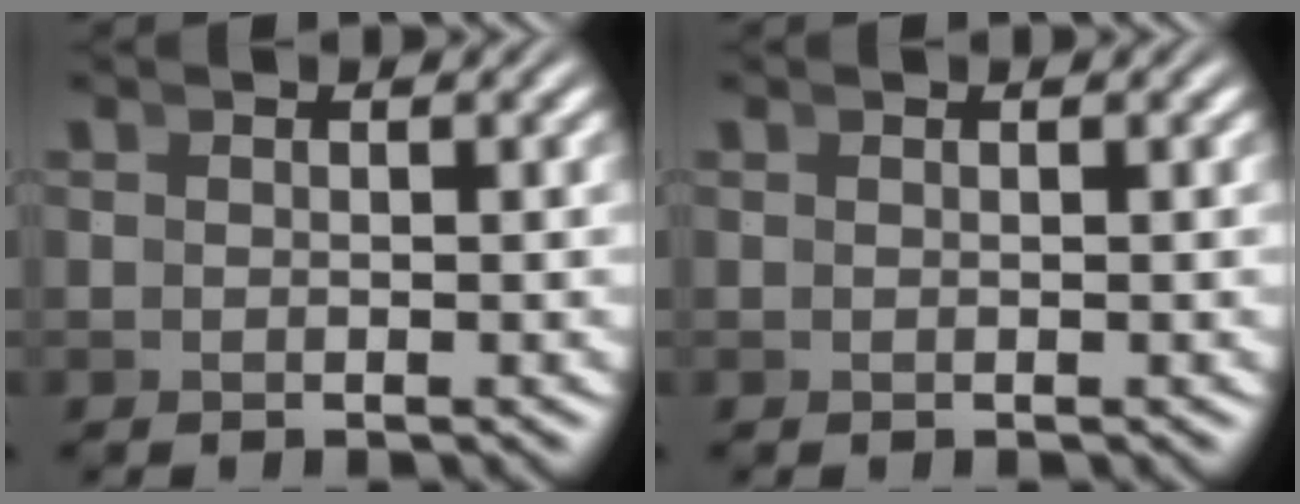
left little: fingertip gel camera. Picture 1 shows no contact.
{"total": 0.0}